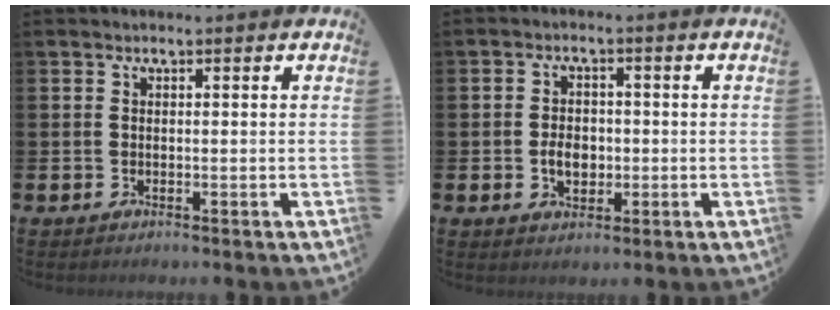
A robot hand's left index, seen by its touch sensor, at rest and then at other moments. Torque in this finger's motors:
{"motor_torque": [0.44, -0.02, 0.09, 0.04]}